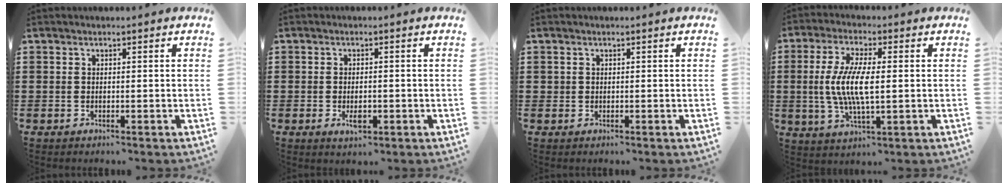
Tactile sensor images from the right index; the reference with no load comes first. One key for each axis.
{"total": 2.7, "fx": -0.6, "fy": 1.1, "fz": 2.3, "tx": -0.043, "ty": 0.000, "tz": -0.011}
{"total": 0.6, "fx": 0.2, "fy": 0.6, "fz": 0.0, "tx": -0.001, "ty": 0.006, "tz": 0.003}
{"total": 8.4, "fx": -0.1, "fy": 2.7, "fz": 8.0, "tx": -0.171, "ty": -0.005, "tz": -0.009}